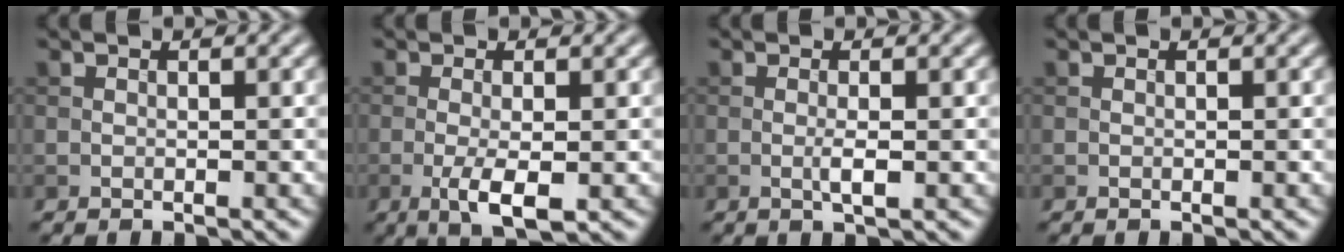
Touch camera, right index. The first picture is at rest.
{"total": 3.4, "force": [-1.0, 0.9, 3.1], "torque": [-0.060, -0.007, -0.018]}
{"total": 1.5, "force": [-0.3, 0.2, 1.4], "torque": [-0.029, -0.003, -0.007]}
{"total": 0.0}